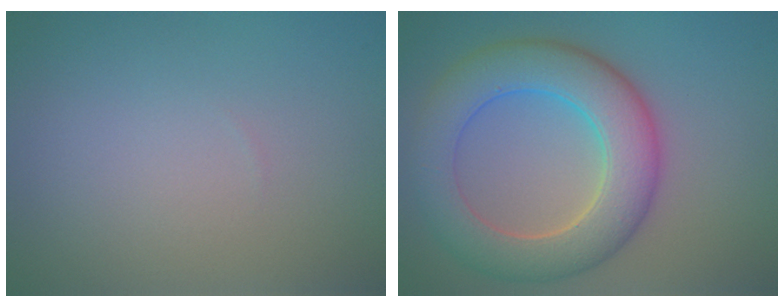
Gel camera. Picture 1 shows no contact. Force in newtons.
{"total": 8.3, "press": 8.3, "slide": 0.4}